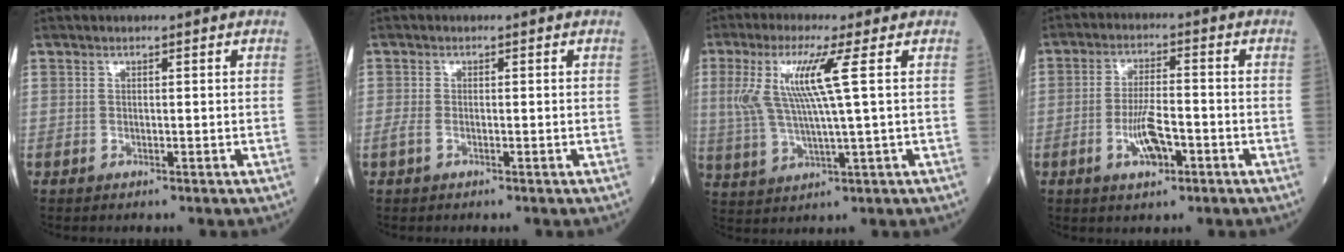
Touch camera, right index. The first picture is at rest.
{"total": 1.3, "force": [-0.6, 0.6, 1.1], "torque": [-0.033, -0.003, -0.011]}
{"total": 9.1, "force": [2.3, -0.4, 8.8], "torque": [-0.197, 0.005, 0.047]}
{"total": 6.2, "force": [-2.3, 1.9, 5.4], "torque": [-0.105, 0.001, -0.040]}